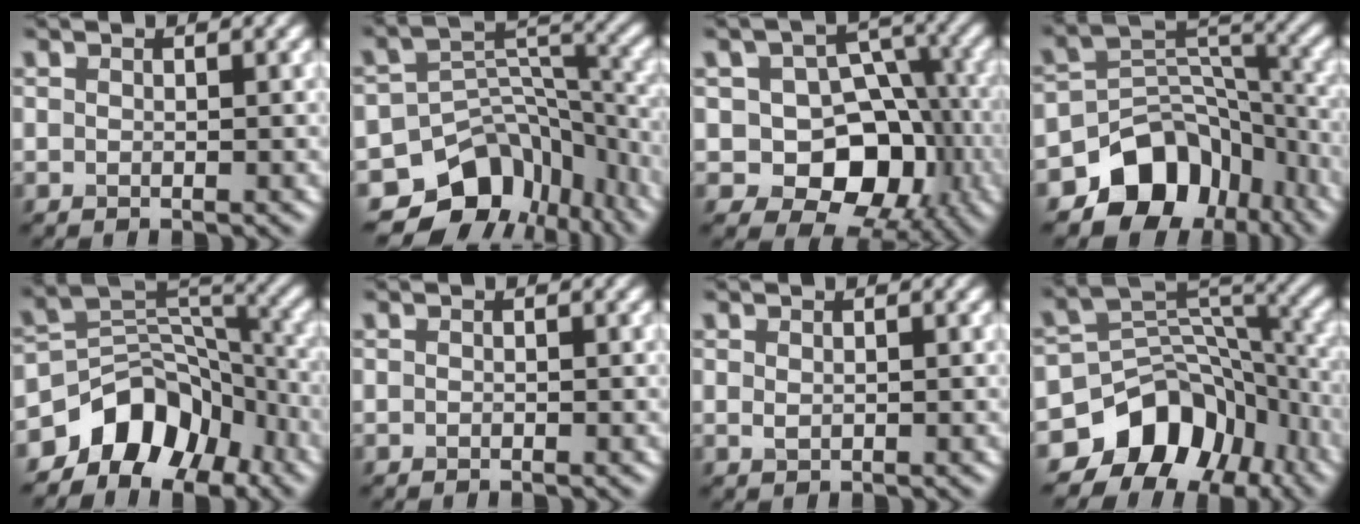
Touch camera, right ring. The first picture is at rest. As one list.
[{"total": 11.9, "force": [-7.7, 7.9, 4.4], "torque": [-0.066, 0.011, -0.107]}, {"total": 9.7, "force": [-2.4, 7.2, 6.1], "torque": [-0.060, -0.001, -0.046]}, {"total": 9.7, "force": [-5.6, 6.9, 3.9], "torque": [-0.038, -0.004, -0.093]}, {"total": 8.5, "force": [-5.4, 5.4, 3.7], "torque": [-0.032, 0.006, -0.102]}, {"total": 0.0}, {"total": 0.6, "force": [0.4, 0.3, 0.4], "torque": [-0.012, -0.002, 0.009]}, {"total": 9.9, "force": [-6.0, 6.9, 3.9], "torque": [-0.051, 0.010, -0.106]}]